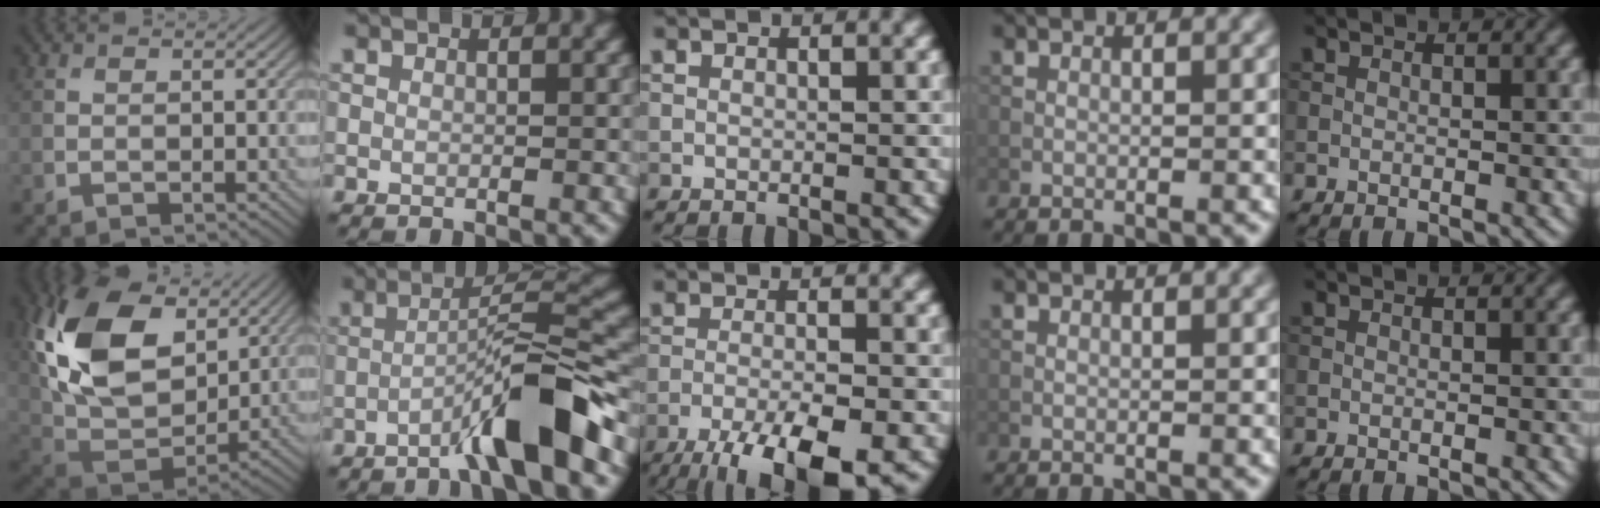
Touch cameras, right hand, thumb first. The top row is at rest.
{"thumb": {"total": 17.8, "force": [6.9, 11.4, 11.8], "torque": [-0.268, 0.013, 0.136]}, "index": {"total": 7.6, "force": [-3.9, 0.6, 6.5], "torque": [-0.102, 0.023, -0.073]}, "middle": {"total": 9.4, "force": [-6.3, 2.4, 6.5], "torque": [-0.116, -0.029, -0.103]}}